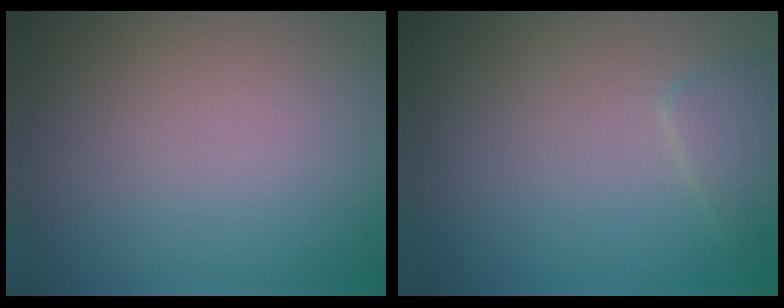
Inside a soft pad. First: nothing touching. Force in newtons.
{"total": 1.5, "press": 1.5, "slide": 0.1}